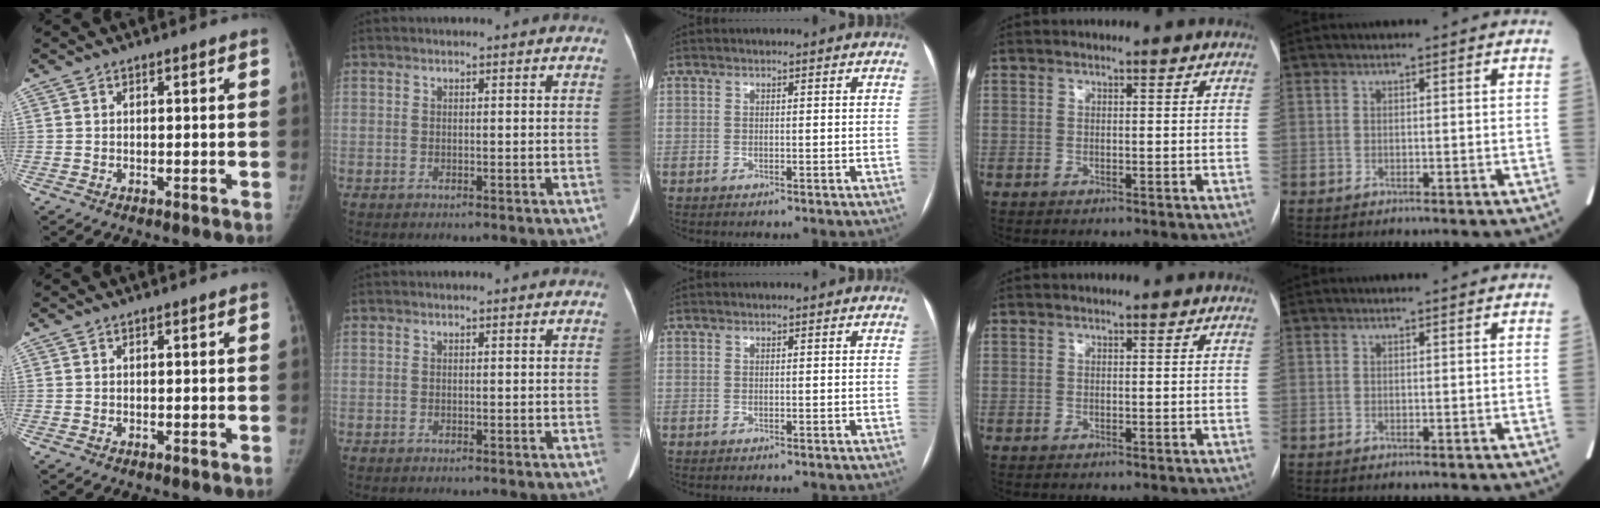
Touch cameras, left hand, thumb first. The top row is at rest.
{}